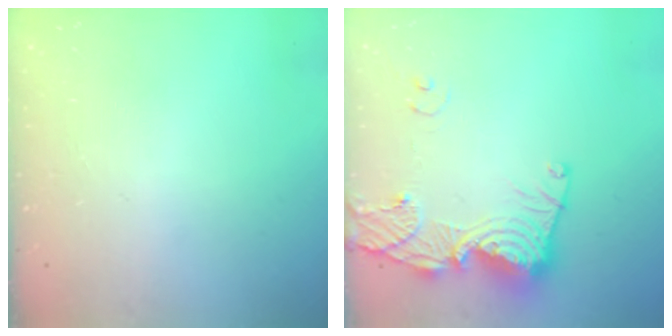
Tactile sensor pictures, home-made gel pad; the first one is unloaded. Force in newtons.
{"total": 14.9, "press": 14.8, "slide": 1.7}